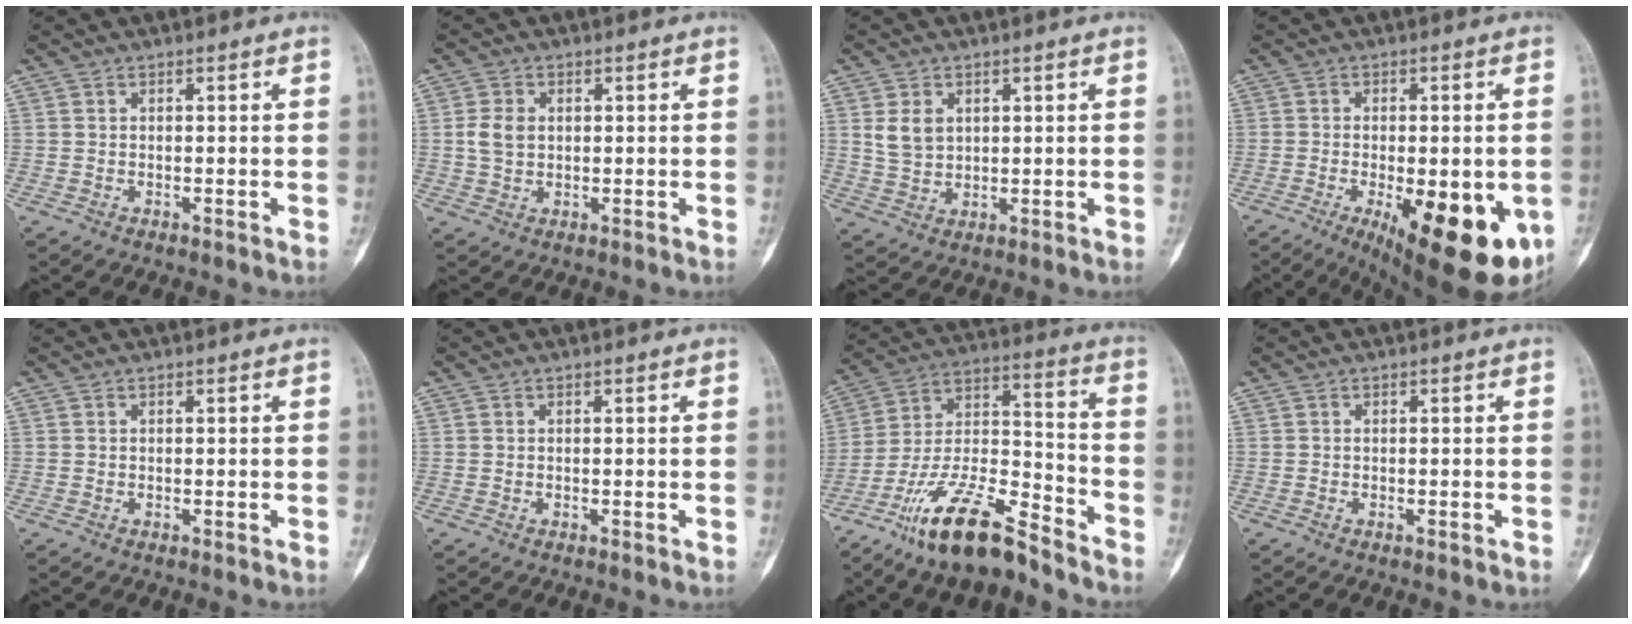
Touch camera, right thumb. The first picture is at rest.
{"total": 4.1, "force": [0.5, 3.1, 2.7], "torque": [-0.051, 0.003, 0.010]}
{"total": 5.0, "force": [1.6, 3.8, 2.8], "torque": [-0.040, -0.008, 0.038]}
{"total": 20.6, "force": [-7.0, 7.9, 17.6], "torque": [-0.201, -0.019, -0.080]}
{"total": 0.0}
{"total": 0.0}
{"total": 17.6, "force": [-13.1, 5.0, 10.7], "torque": [-0.191, 0.083, -0.237]}
{"total": 0.6, "force": [-0.3, 0.2, 0.4], "torque": [-0.011, 0.002, -0.005]}